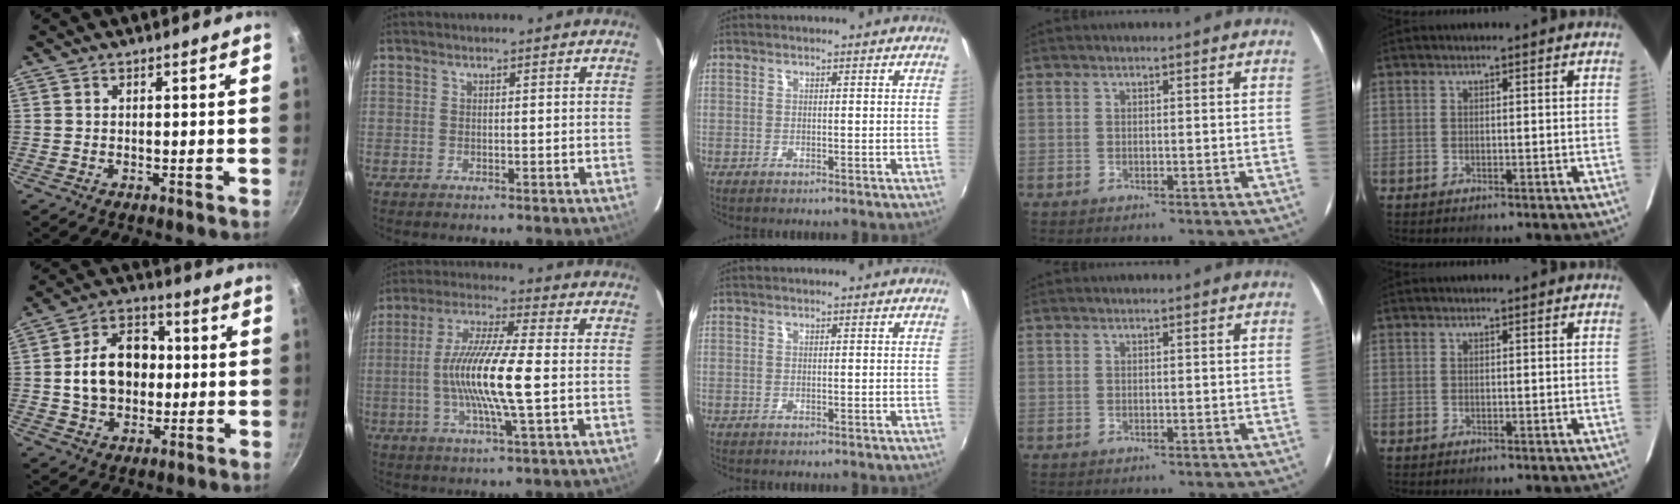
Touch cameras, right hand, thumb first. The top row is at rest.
{"thumb": {"total": 14.0, "force": [0.5, 10.5, 9.2], "torque": [-0.120, 0.023, 0.002]}, "index": {"total": 13.8, "force": [-1.6, 0.9, 13.7], "torque": [-0.263, -0.001, -0.035]}}